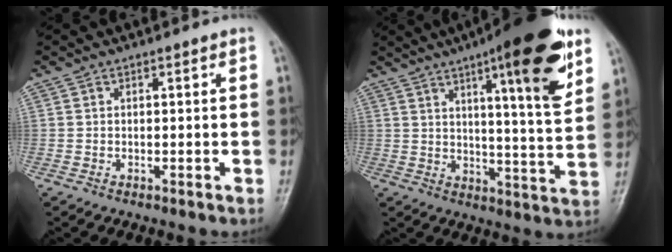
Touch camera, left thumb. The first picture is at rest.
{"total": 18.5, "force": [9.7, 3.5, 15.3], "torque": [-0.191, -0.044, 0.135]}